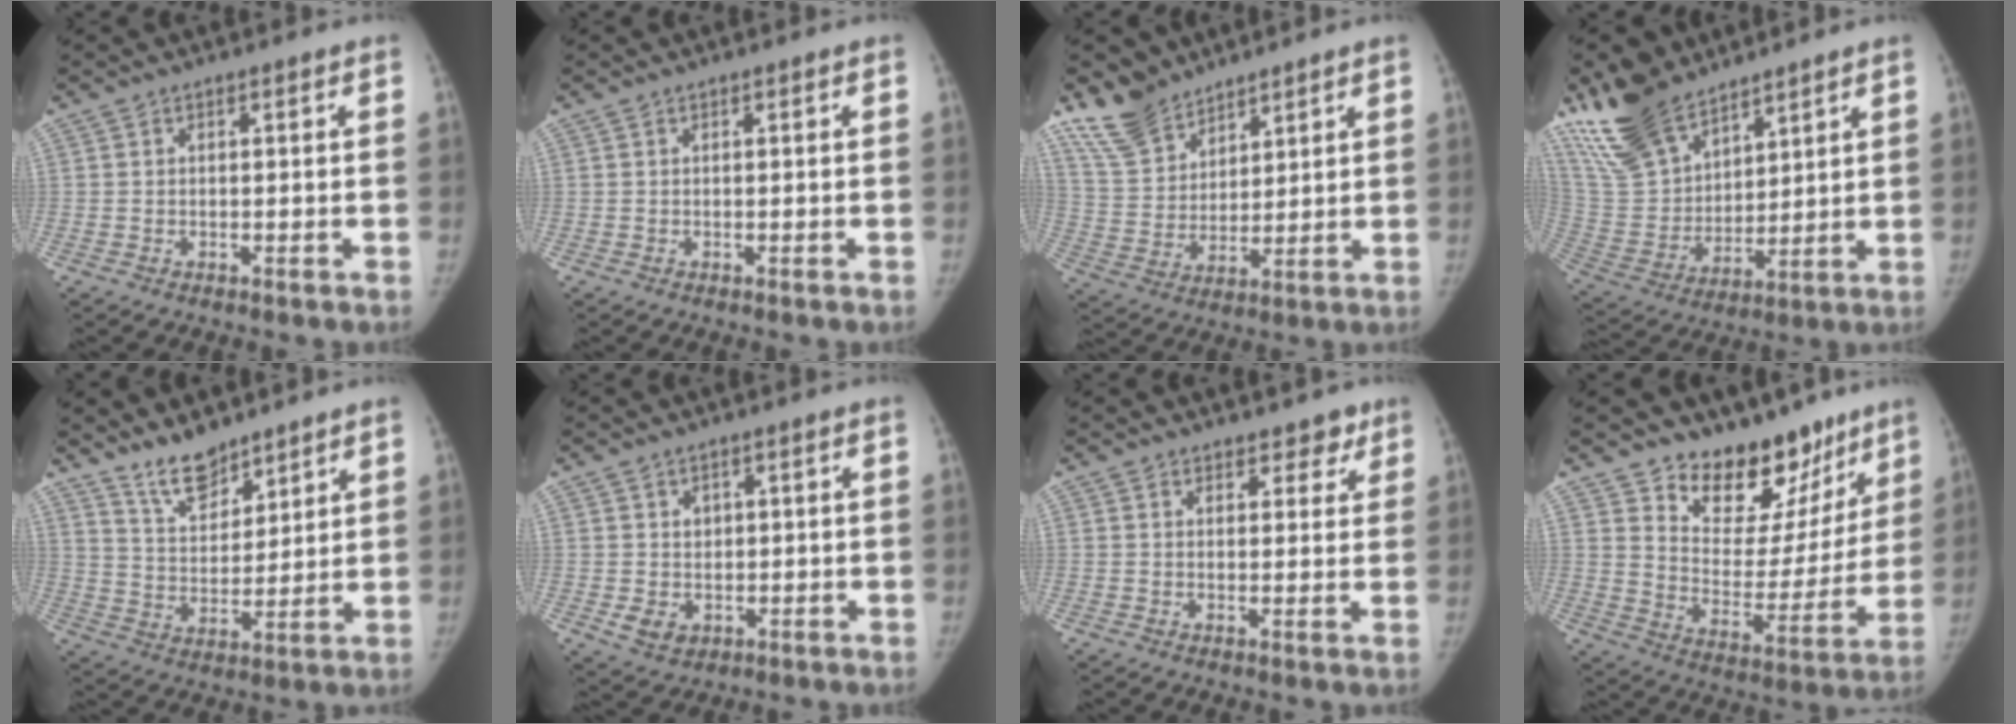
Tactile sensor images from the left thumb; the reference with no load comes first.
{"total": 0.0}
{"total": 10.3, "force": [8.6, 5.1, 2.6], "torque": [-0.038, -0.043, 0.183]}
{"total": 17.6, "force": [13.6, 8.3, 7.5], "torque": [-0.116, -0.054, 0.275]}
{"total": 8.5, "force": [7.1, 3.4, 3.1], "torque": [-0.032, -0.055, 0.138]}
{"total": 4.8, "force": [0.1, 4.2, 2.4], "torque": [-0.020, -0.004, 0.015]}
{"total": 3.6, "force": [2.7, 2.2, 1.0], "torque": [0.019, -0.013, 0.034]}
{"total": 17.5, "force": [13.3, 9.5, 6.1], "torque": [-0.015, -0.099, 0.203]}